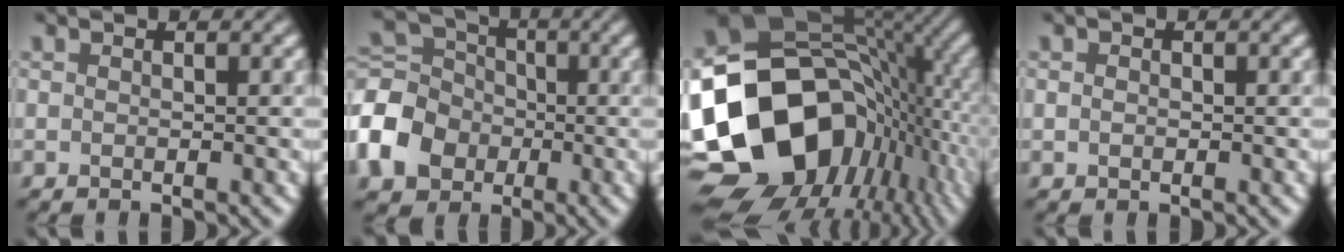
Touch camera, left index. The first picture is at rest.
{"total": 8.3, "force": [-2.6, 6.7, 4.1], "torque": [-0.103, 0.011, -0.078]}
{"total": 19.8, "force": [-4.0, 15.0, 12.4], "torque": [-0.254, -0.018, -0.054]}
{"total": 0.6, "force": [0.0, 0.5, 0.3], "torque": [-0.004, -0.001, -0.001]}